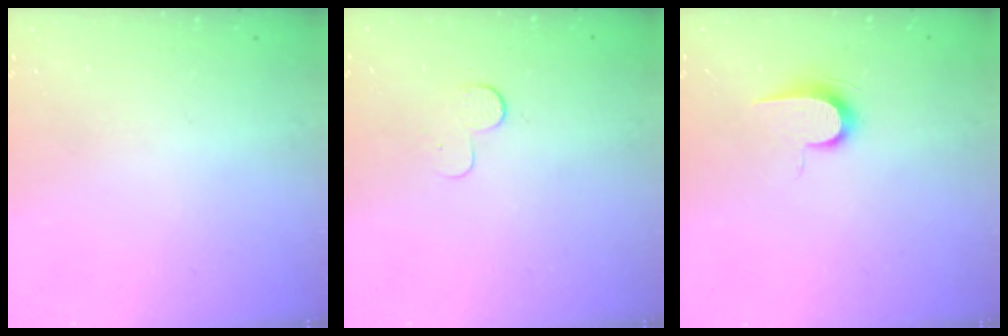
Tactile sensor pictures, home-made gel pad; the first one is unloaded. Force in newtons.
{"total": 3.9, "press": 3.9, "slide": 0.4}
{"total": 6.4, "press": 6.3, "slide": 0.7}